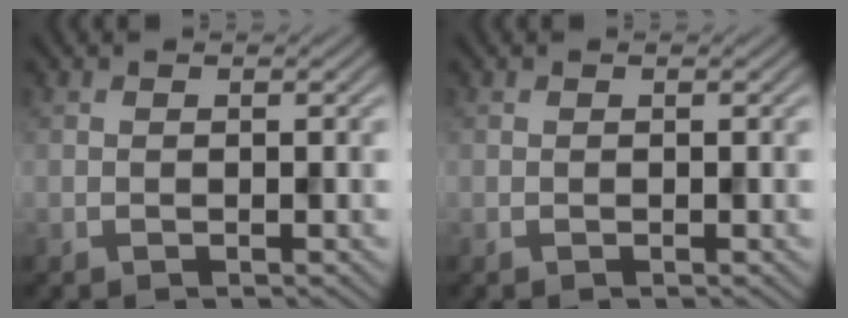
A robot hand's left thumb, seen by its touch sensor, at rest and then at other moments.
{"total": 0.0}